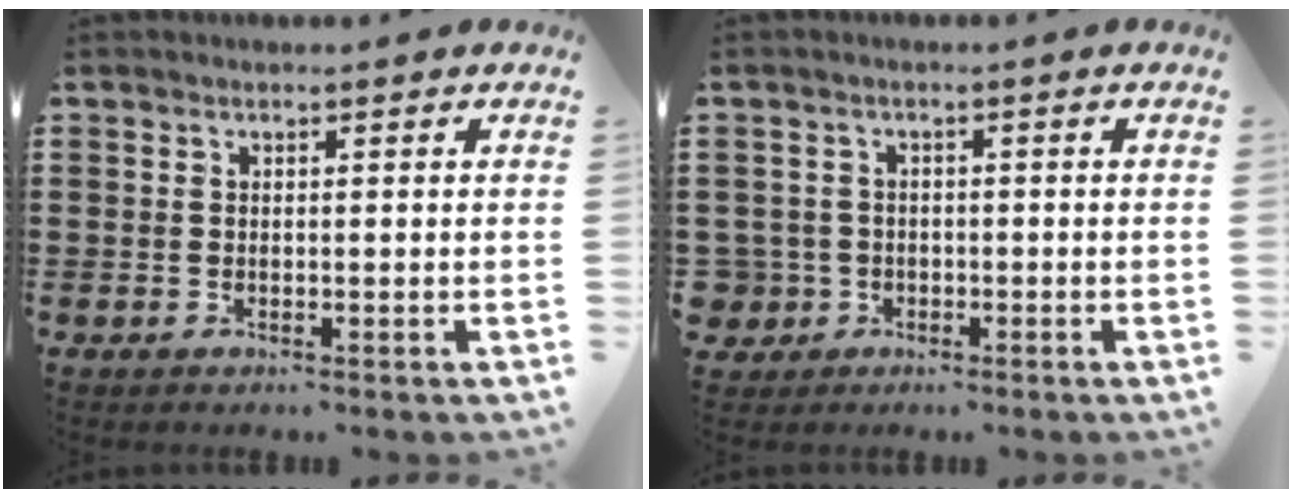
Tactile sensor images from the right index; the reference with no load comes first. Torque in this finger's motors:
{"motor_torque": [-0.24, 0.35, 0.01, -0.01]}